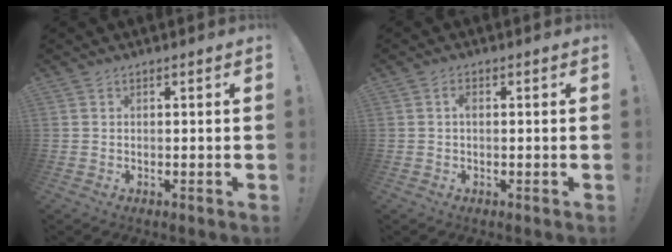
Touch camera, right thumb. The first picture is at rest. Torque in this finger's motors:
{"motor_torque": [0.10, 0.29, 0.07, -0.13, 0.00]}